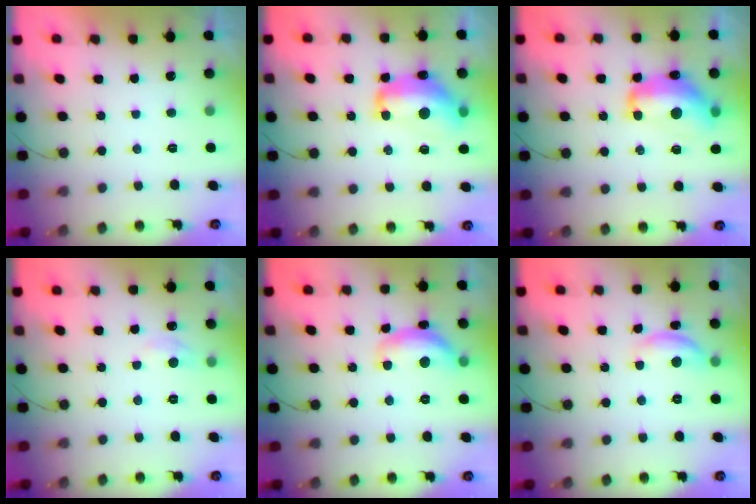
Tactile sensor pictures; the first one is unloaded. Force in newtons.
{"total": 14.3, "press": 14.2, "slide": 1.3}
{"total": 14.3, "press": 14.2, "slide": 1.3}
{"total": 4.7, "press": 4.7, "slide": 0.6}
{"total": 12.6, "press": 12.6, "slide": 0.7}
{"total": 8.6, "press": 8.6, "slide": 0.3}